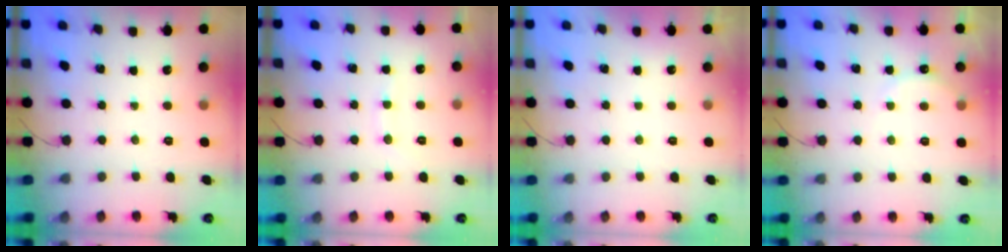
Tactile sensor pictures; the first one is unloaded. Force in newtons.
{"total": 6.9, "press": 6.8, "slide": 1.2}
{"total": 2.9, "press": 2.9, "slide": 0.1}
{"total": 6.1, "press": 6.0, "slide": 0.9}